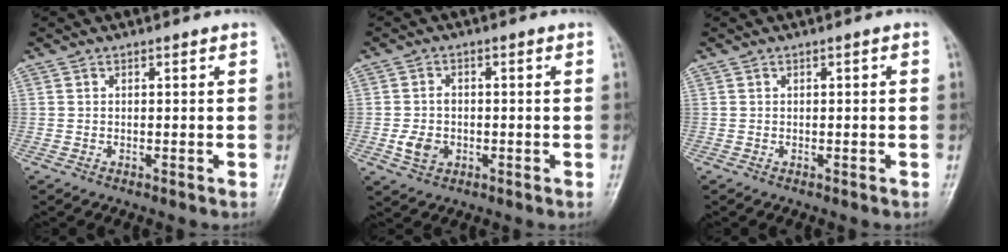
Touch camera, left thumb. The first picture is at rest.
{"total": 4.7, "force": [-1.1, 3.7, 2.7], "torque": [-0.042, 0.005, -0.019]}
{"total": 0.0}